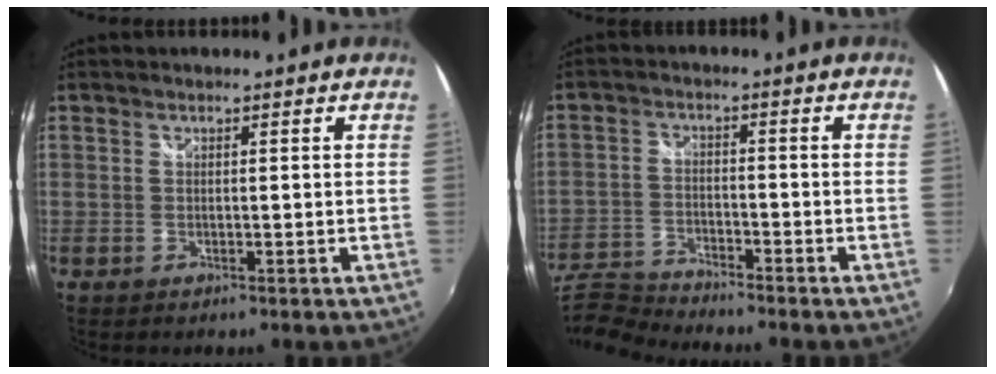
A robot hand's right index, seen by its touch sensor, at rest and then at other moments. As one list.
[{"total": 9.2, "force": [-8.8, 1.2, 2.3], "torque": [-0.069, -0.007, -0.176]}]